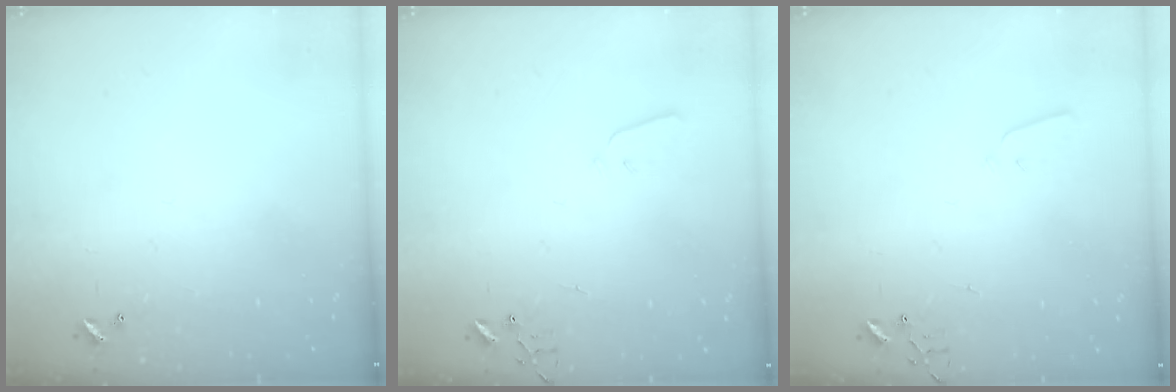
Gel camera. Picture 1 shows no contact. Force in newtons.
{"total": 3.2, "press": 3.2, "slide": 0.1}
{"total": 2.8, "press": 2.7, "slide": 0.4}